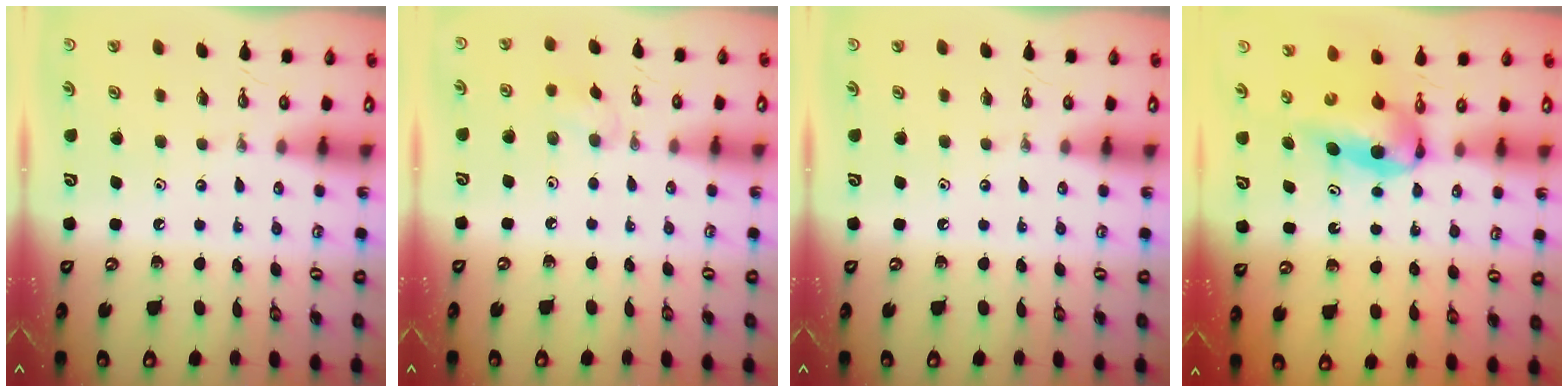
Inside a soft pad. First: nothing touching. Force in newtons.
{"total": 6.2, "press": 6.1, "slide": 0.9}
{"total": 0.0}
{"total": 7.2, "press": 6.8, "slide": 2.4}